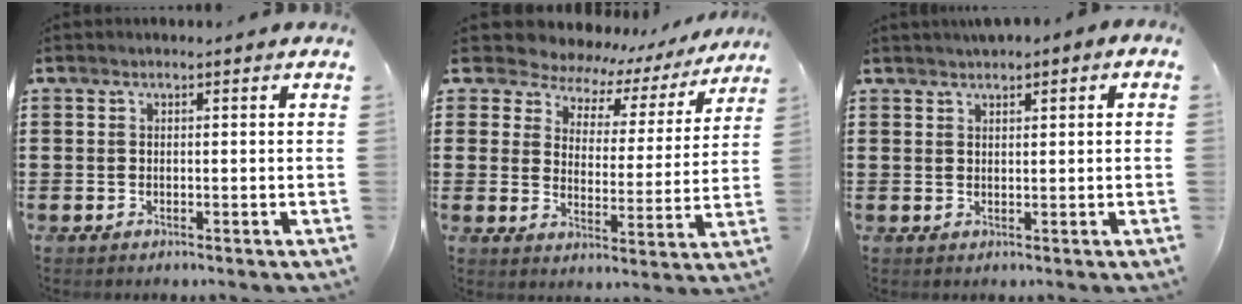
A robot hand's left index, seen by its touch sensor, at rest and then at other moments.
{"total": 5.7, "force": [5.2, 2.2, 0.7], "torque": [-0.041, -0.037, 0.086]}
{"total": 1.2, "force": [1.0, 0.4, 0.6], "torque": [-0.013, 0.004, 0.019]}